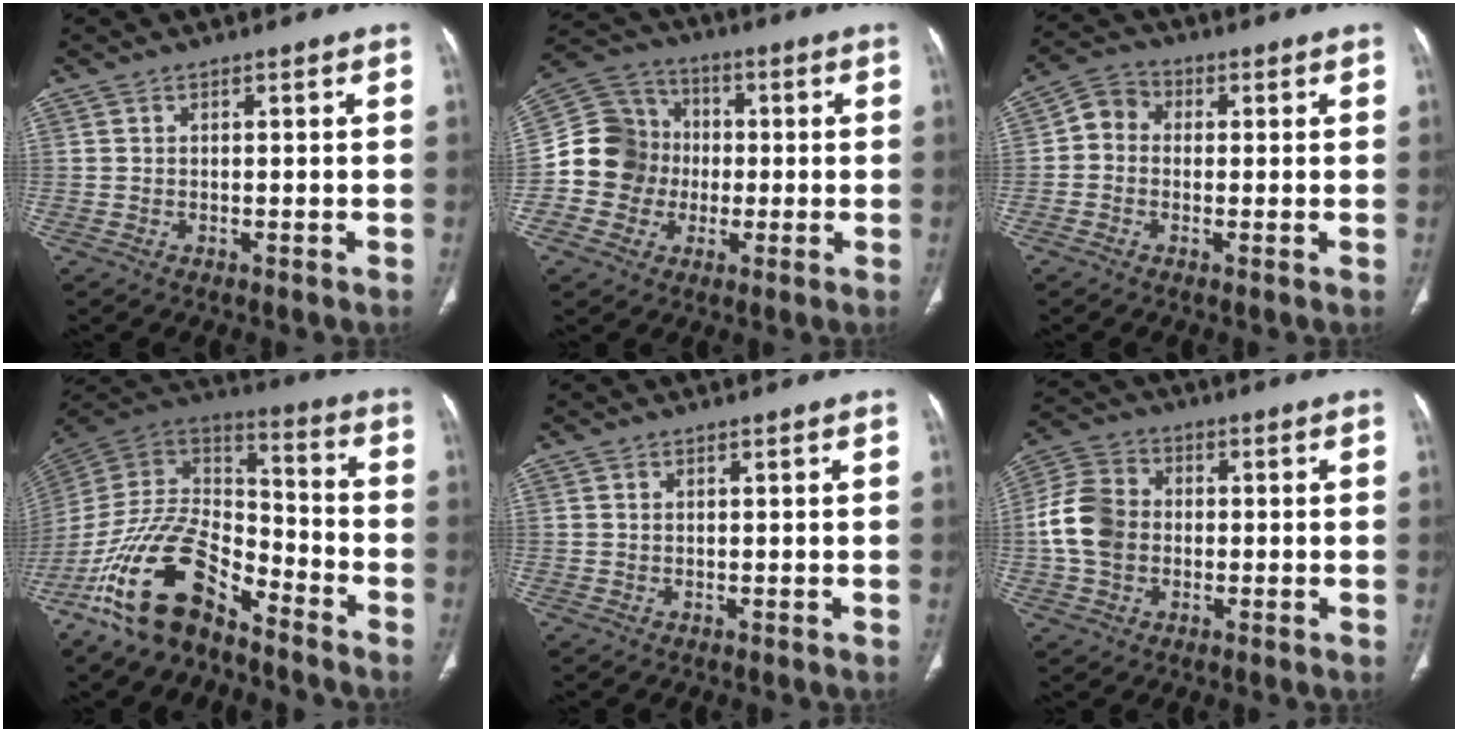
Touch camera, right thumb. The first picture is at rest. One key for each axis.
{"total": 12.4, "fx": -1.4, "fy": 11.7, "fz": 3.9, "tx": -0.044, "ty": 0.034, "tz": -0.030}
{"total": 5.0, "fx": -0.1, "fy": 4.3, "fz": 2.5, "tx": -0.029, "ty": 0.016, "tz": -0.019}
{"total": 19.1, "fx": -12.5, "fy": 8.8, "fz": 11.5, "tx": -0.192, "ty": 0.086, "tz": -0.233}
{"total": 0.0}
{"total": 9.8, "fx": -0.6, "fy": 7.8, "fz": 5.9, "tx": -0.107, "ty": 0.022, "tz": -0.018}